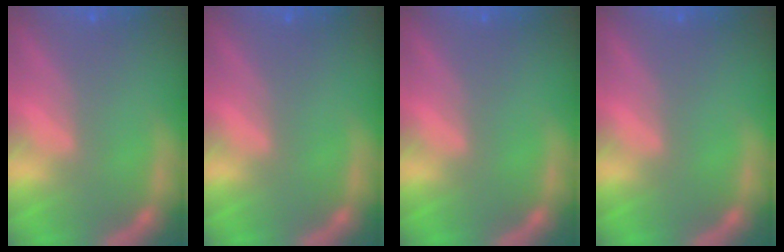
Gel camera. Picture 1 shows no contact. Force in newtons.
{"total": 0.0}
{"total": 0.0}
{"total": 0.0}